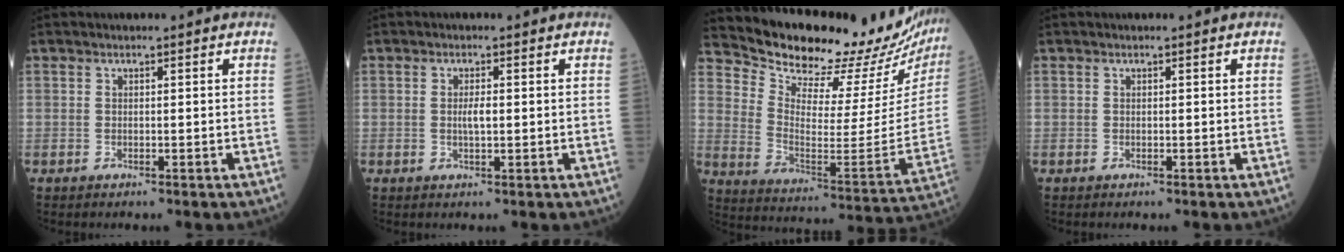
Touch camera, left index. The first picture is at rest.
{"total": 1.7, "force": [0.1, 0.4, 1.7], "torque": [-0.036, 0.000, 0.003]}
{"total": 23.6, "force": [22.2, 3.4, 7.3], "torque": [-0.134, -0.103, 0.301]}
{"total": 0.0}